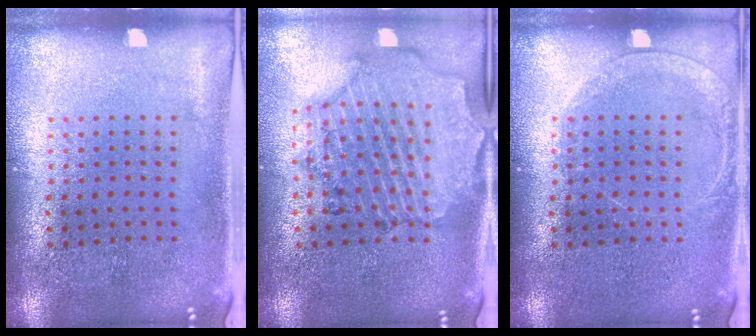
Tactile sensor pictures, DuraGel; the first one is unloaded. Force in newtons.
{"total": 1.7, "press": 1.7, "slide": 0.3}
{"total": 1.3, "press": 1.3, "slide": 0.2}